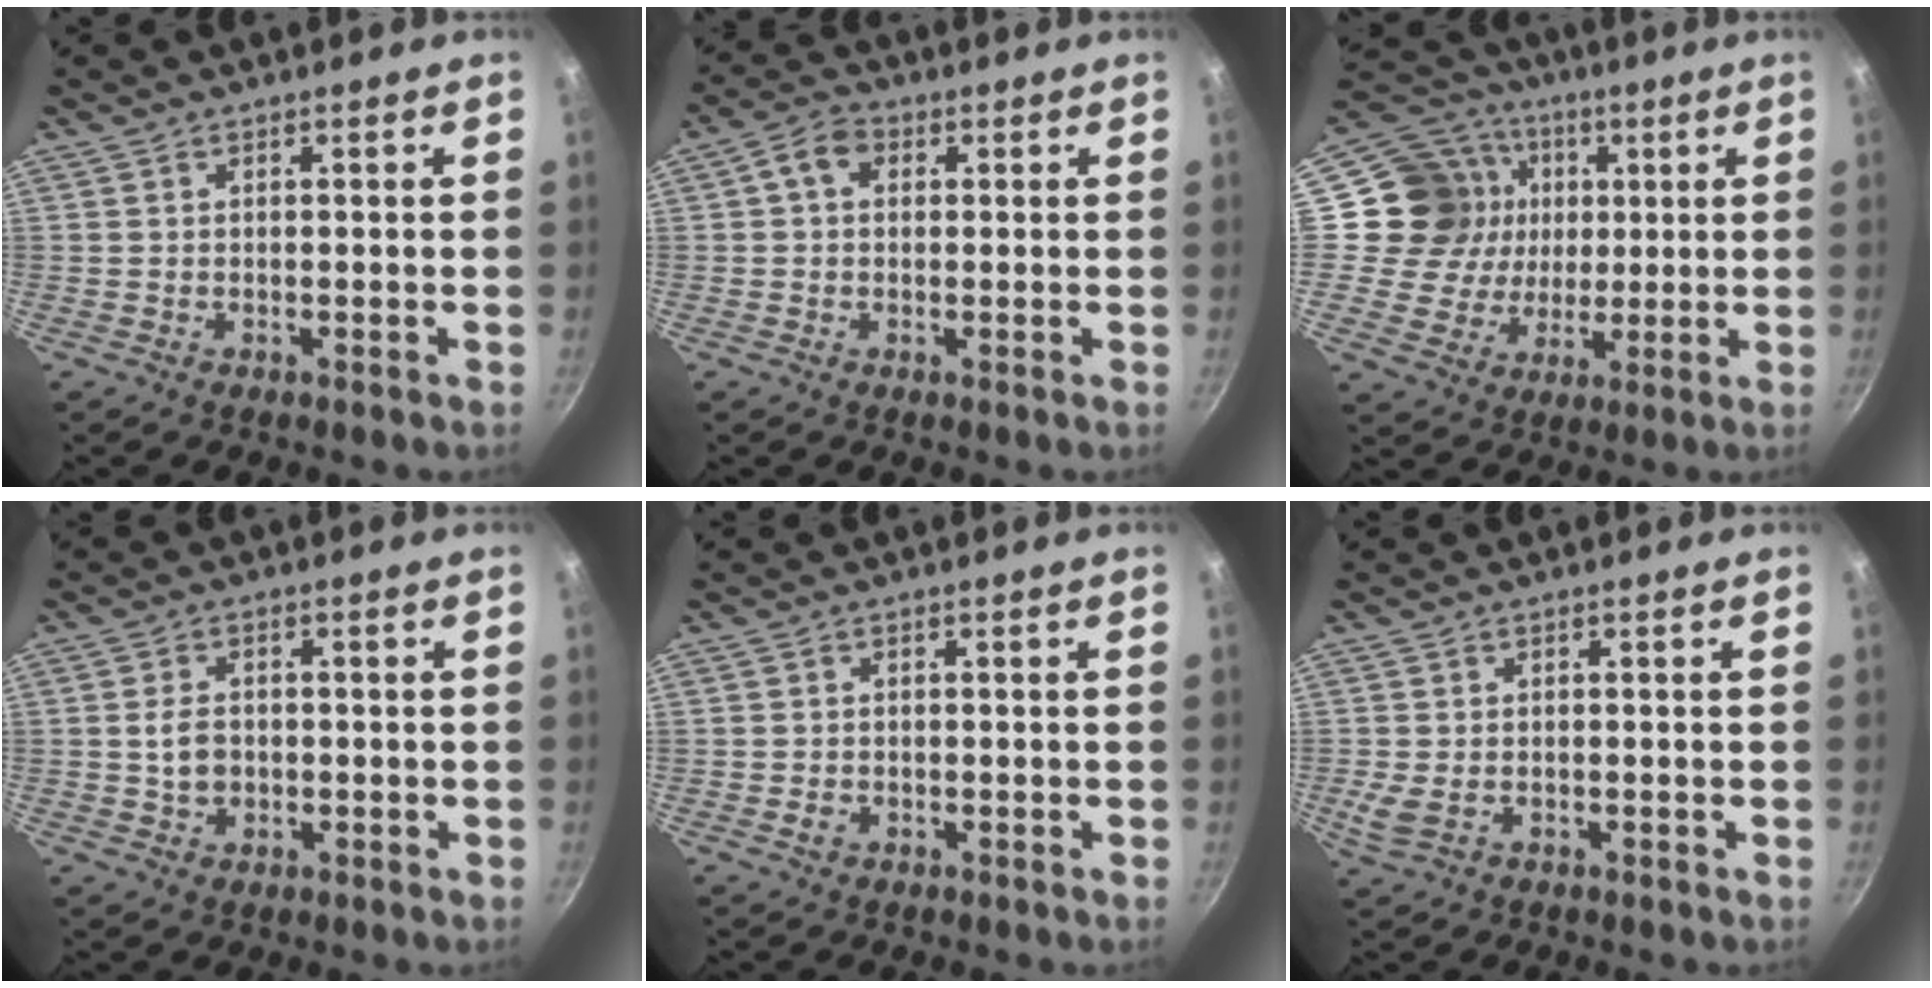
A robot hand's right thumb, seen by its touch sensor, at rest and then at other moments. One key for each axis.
{"total": 5.0, "fx": 1.2, "fy": 3.7, "fz": 3.1, "tx": -0.046, "ty": 0.009, "tz": 0.010}
{"total": 15.6, "fx": 2.4, "fy": 14.5, "fz": 5.4, "tx": -0.071, "ty": 0.012, "tz": 0.033}
{"total": 4.2, "fx": -0.4, "fy": 3.1, "fz": 2.8, "tx": -0.041, "ty": 0.007, "tz": -0.007}
{"total": 1.5, "fx": -0.6, "fy": 1.2, "fz": 0.7, "tx": -0.010, "ty": 0.003, "tz": -0.008}
{"total": 3.5, "fx": -0.8, "fy": 2.3, "fz": 2.5, "tx": -0.051, "ty": -0.005, "tz": -0.013}